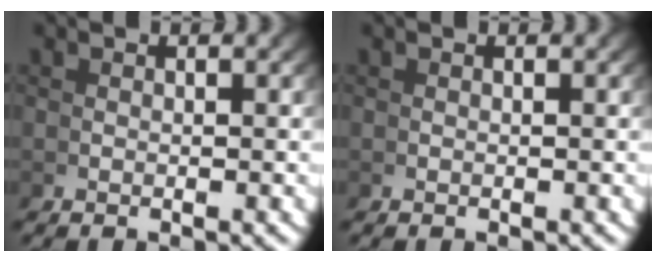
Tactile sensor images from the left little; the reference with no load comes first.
{"total": 0.0}